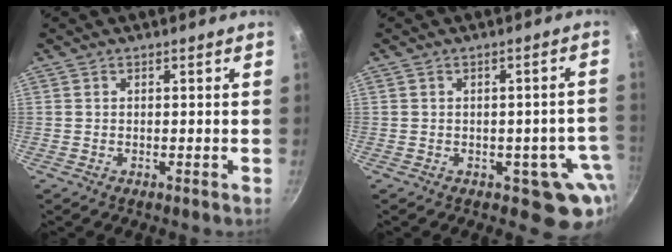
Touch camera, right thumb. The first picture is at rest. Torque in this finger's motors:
{"motor_torque": [1.13, 1.29, 0.00, -0.10, 0.16]}